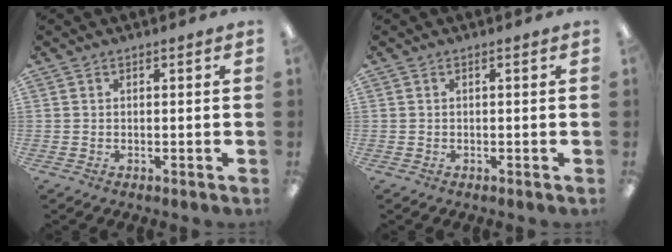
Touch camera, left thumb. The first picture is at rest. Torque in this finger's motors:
{"motor_torque": [0.03, 0.03, -0.28, 0.07, 0.00]}